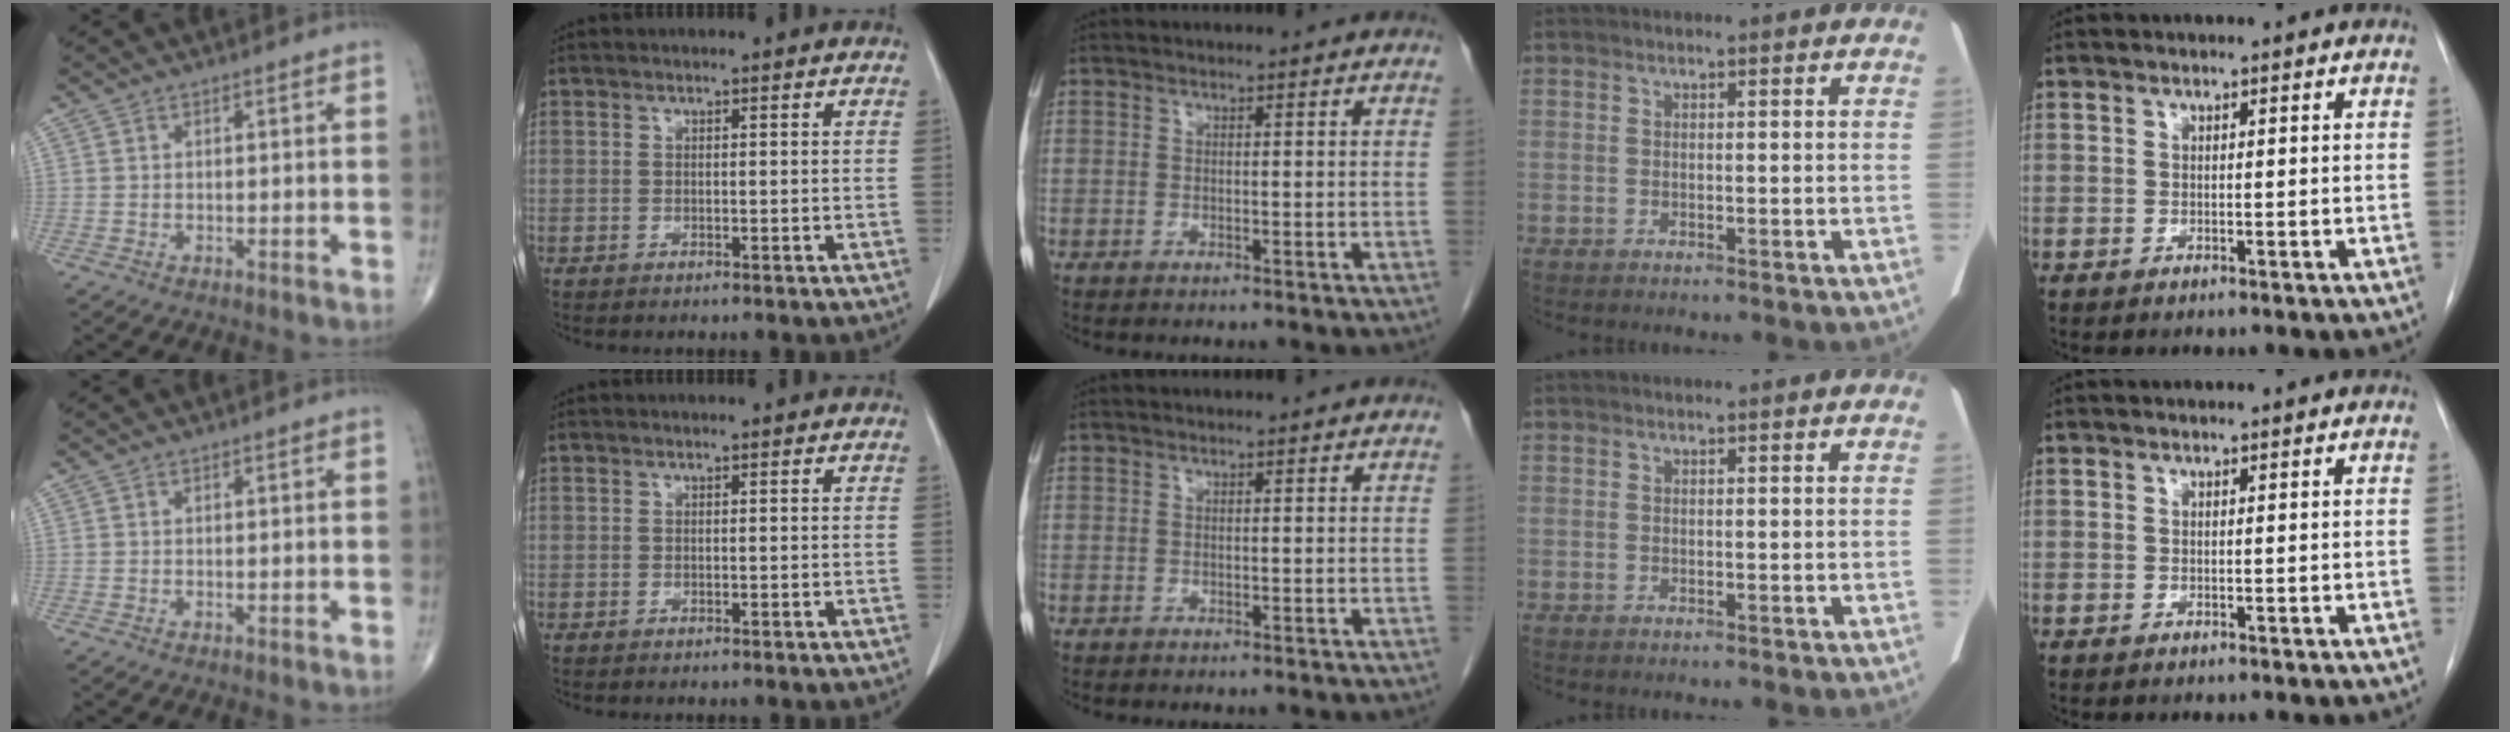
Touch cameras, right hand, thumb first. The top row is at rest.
{}